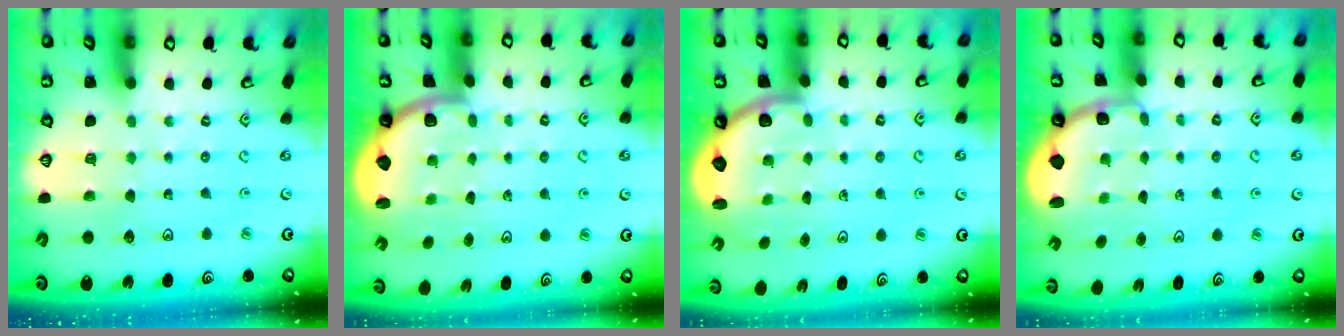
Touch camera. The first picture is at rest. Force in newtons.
{"total": 1.9, "press": 1.8, "slide": 0.5}
{"total": 2.8, "press": 2.5, "slide": 1.3}
{"total": 2.5, "press": 1.3, "slide": 2.1}